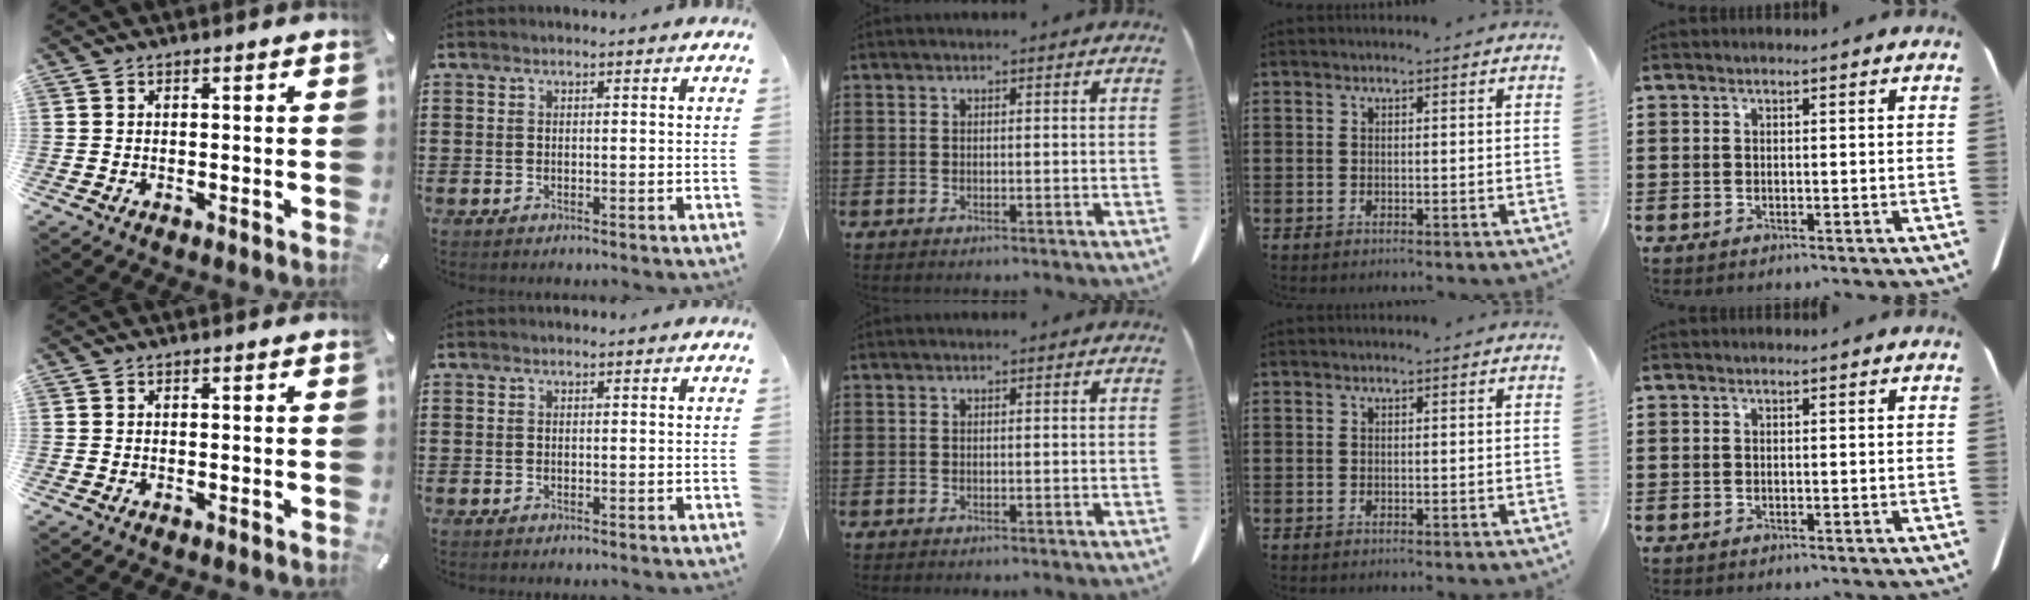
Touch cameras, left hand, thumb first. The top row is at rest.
{}